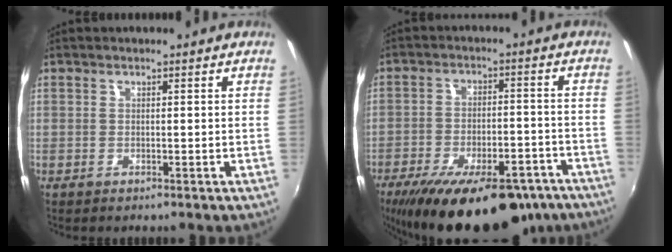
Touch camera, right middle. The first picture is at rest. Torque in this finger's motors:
{"motor_torque": [1.66, -0.48, 1.05, 0.21]}